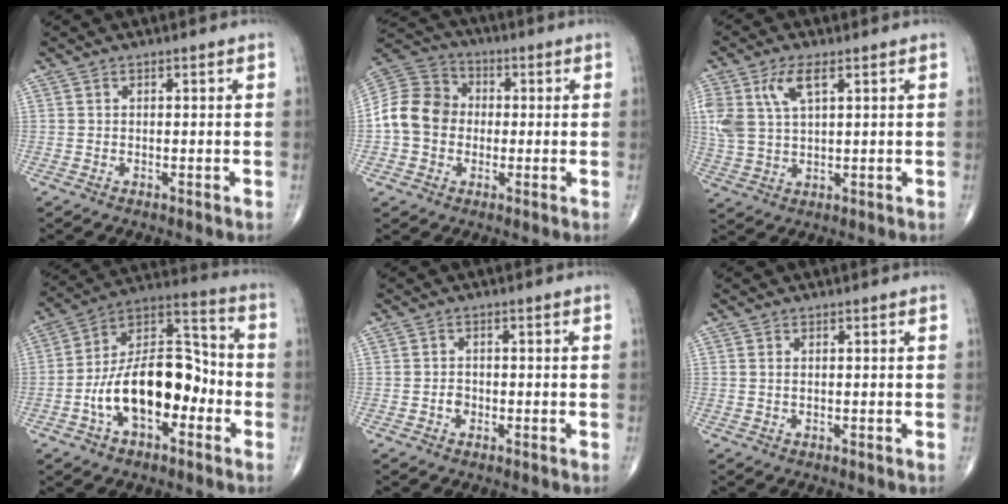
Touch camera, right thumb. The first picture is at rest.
{"total": 11.6, "force": [-0.8, 9.8, 6.1], "torque": [-0.102, 0.035, -0.024]}
{"total": 8.9, "force": [3.7, 4.1, 7.1], "torque": [-0.161, -0.001, 0.077]}
{"total": 18.5, "force": [-4.9, 10.3, 14.6], "torque": [-0.225, 0.054, -0.089]}
{"total": 1.6, "force": [-0.6, 1.3, 0.8], "torque": [-0.006, 0.005, -0.011]}
{"total": 0.5, "force": [0.1, 0.2, 0.4], "torque": [-0.012, 0.004, 0.004]}